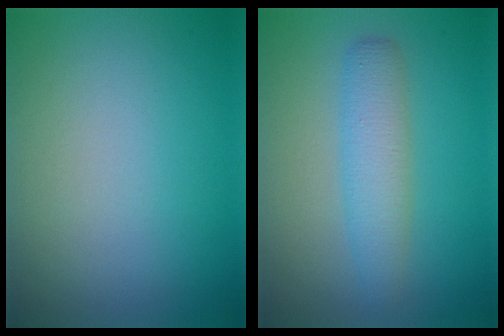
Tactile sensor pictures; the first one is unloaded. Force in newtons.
{"total": 3.2, "press": 3.2, "slide": 0.1}